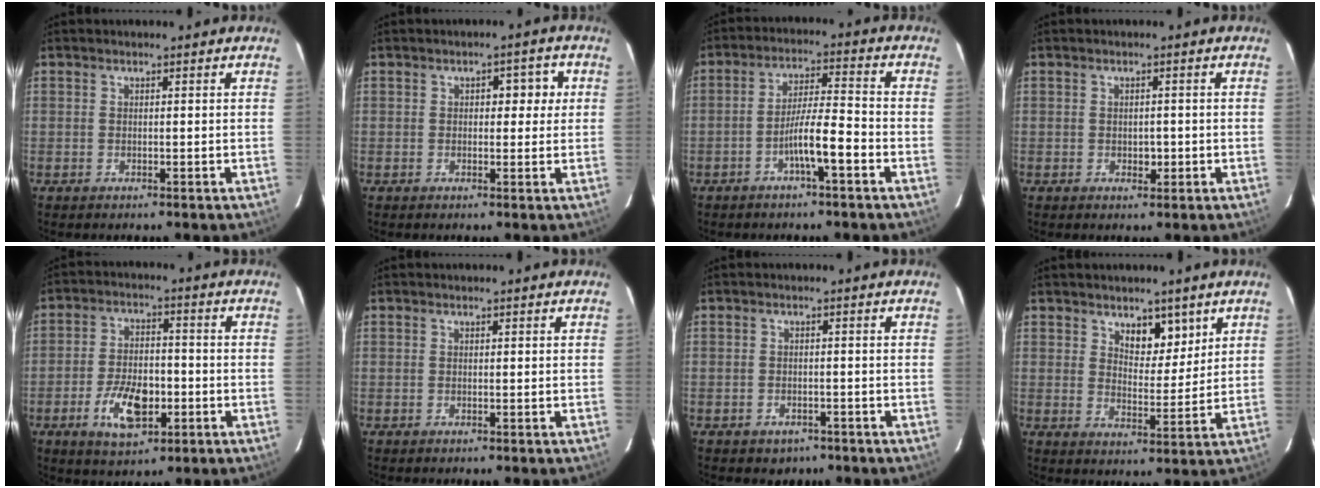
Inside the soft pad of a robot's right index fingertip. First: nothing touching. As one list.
[{"total": 3.8, "force": [0.9, 2.0, 3.1], "torque": [-0.034, 0.017, 0.011]}, {"total": 7.0, "force": [-3.2, 0.5, 6.2], "torque": [-0.111, 0.012, -0.054]}, {"total": 1.7, "force": [-0.4, 1.2, 1.2], "torque": [-0.014, 0.002, 0.000]}, {"total": 8.9, "force": [-3.3, 4.2, 7.2], "torque": [-0.140, 0.004, -0.054]}, {"total": 0.0}, {"total": 2.3, "force": [-1.6, 1.6, 0.6], "torque": [-0.010, 0.005, -0.012]}, {"total": 5.6, "force": [3.6, 2.7, 3.3], "torque": [-0.043, -0.005, 0.060]}]